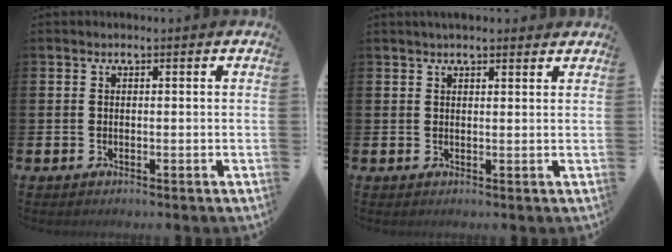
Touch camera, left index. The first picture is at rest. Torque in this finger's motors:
{"motor_torque": [0.99, -1.15, 0.31, 0.18]}